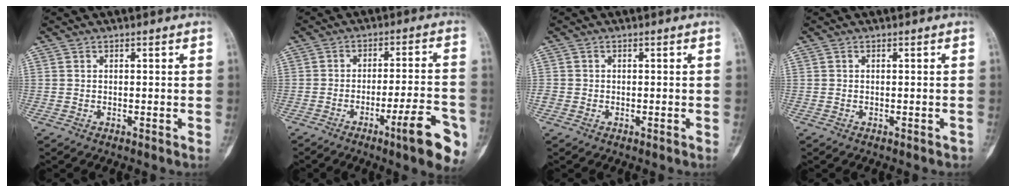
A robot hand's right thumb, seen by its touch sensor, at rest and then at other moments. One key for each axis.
{"total": 12.7, "fx": -6.1, "fy": 2.0, "fz": 10.9, "tx": -0.138, "ty": 0.022, "tz": -0.084}
{"total": 1.0, "fx": -0.4, "fy": 0.9, "fz": 0.3, "tx": -0.002, "ty": 0.004, "tz": -0.008}
{"total": 0.6, "fx": -0.4, "fy": 0.4, "fz": 0.3, "tx": 0.003, "ty": 0.006, "tz": -0.004}